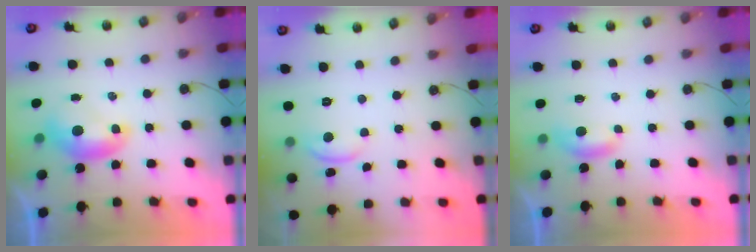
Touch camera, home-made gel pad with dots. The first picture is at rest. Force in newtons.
{"total": 0.7, "press": 0.6, "slide": 0.3}
{"total": 2.3, "press": 2.3, "slide": 0.4}